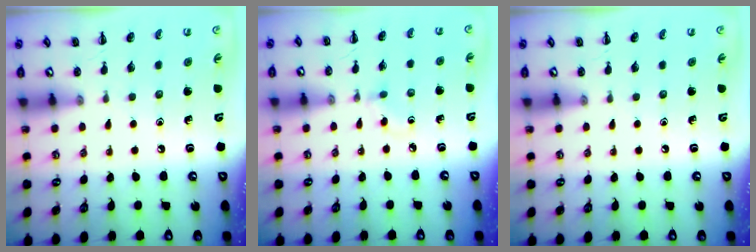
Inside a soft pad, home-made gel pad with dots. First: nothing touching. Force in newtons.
{"total": 2.0, "press": 1.7, "slide": 1.0}
{"total": 0.0}